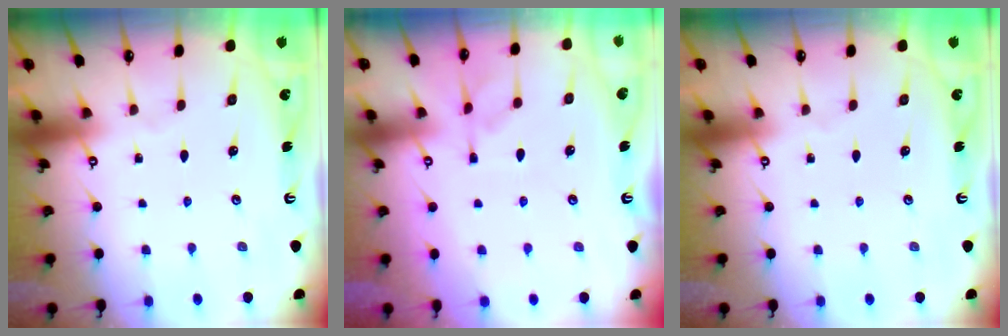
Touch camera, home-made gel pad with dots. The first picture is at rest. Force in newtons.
{"total": 5.0, "press": 4.8, "slide": 1.3}
{"total": 0.0}